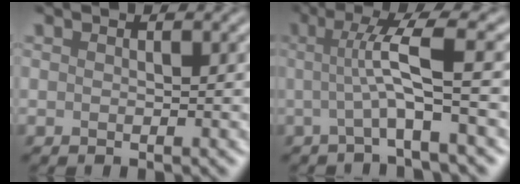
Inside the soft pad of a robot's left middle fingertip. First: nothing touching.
{"total": 4.5, "force": [0.0, 0.3, 4.5], "torque": [-0.085, 0.006, 0.004]}